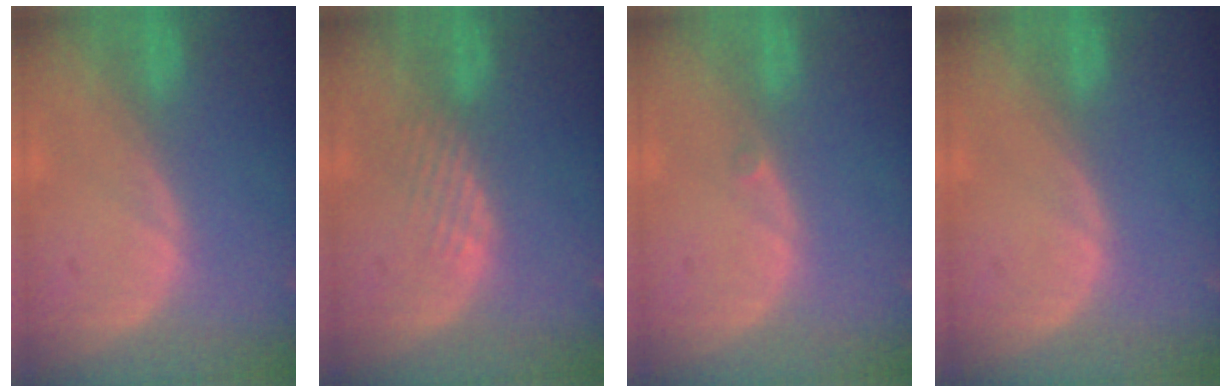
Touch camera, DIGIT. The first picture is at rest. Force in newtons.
{"total": 2.2, "press": 2.2, "slide": 0.2}
{"total": 0.6, "press": 0.5, "slide": 0.3}
{"total": 0.0}